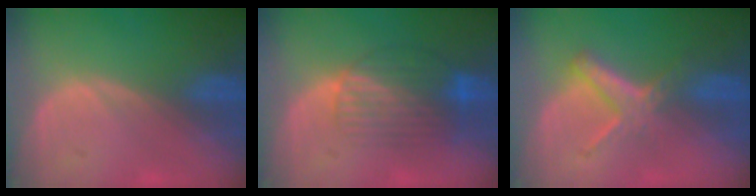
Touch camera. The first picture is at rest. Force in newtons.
{"total": 8.5, "press": 7.2, "slide": 4.5}
{"total": 5.8, "press": 5.2, "slide": 2.7}